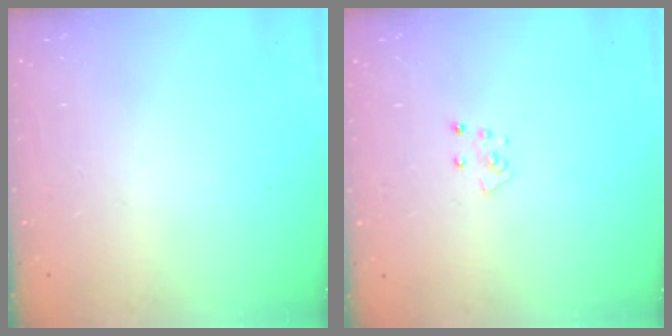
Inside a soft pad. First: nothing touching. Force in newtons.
{"total": 4.2, "press": 4.1, "slide": 0.5}